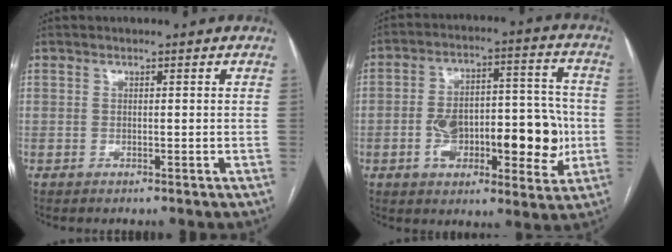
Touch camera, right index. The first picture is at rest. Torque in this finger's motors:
{"motor_torque": [0.44, -0.06, 0.57, 0.11]}